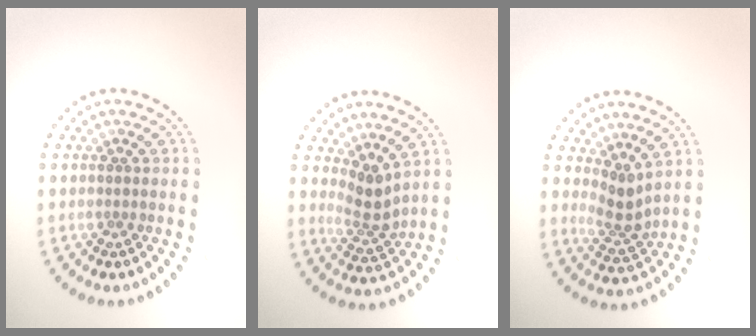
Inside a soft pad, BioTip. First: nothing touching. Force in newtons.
{"total": 2.7, "press": 1.9, "slide": 1.9}
{"total": 2.5, "press": 1.8, "slide": 1.7}